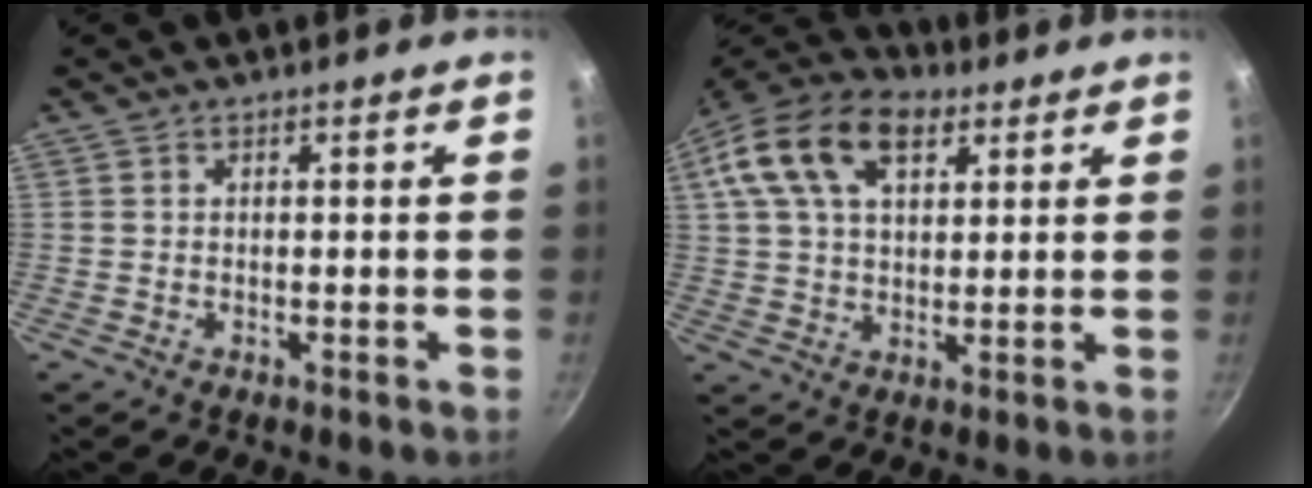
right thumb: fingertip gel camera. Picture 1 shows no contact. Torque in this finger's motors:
{"motor_torque": [-0.28, 0.52, 0.32, -0.23, 0.12]}